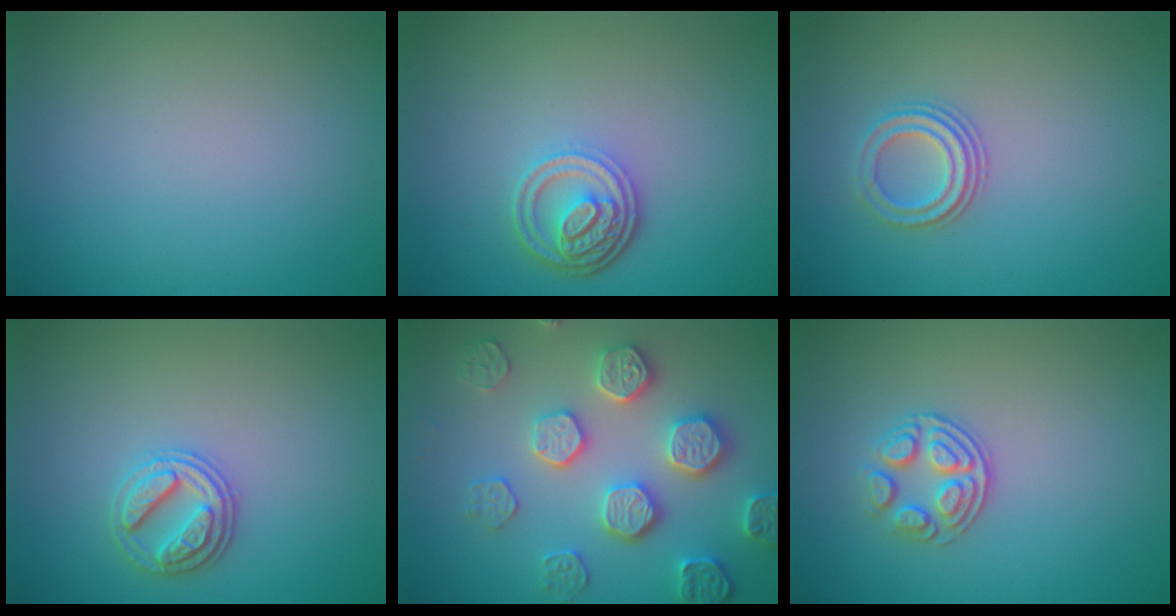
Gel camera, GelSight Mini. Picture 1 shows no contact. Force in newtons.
{"total": 4.2, "press": 3.2, "slide": 2.7}
{"total": 2.6, "press": 2.3, "slide": 1.2}
{"total": 2.9, "press": 2.8, "slide": 0.7}
{"total": 5.0, "press": 4.9, "slide": 1.2}
{"total": 2.9, "press": 2.5, "slide": 1.4}